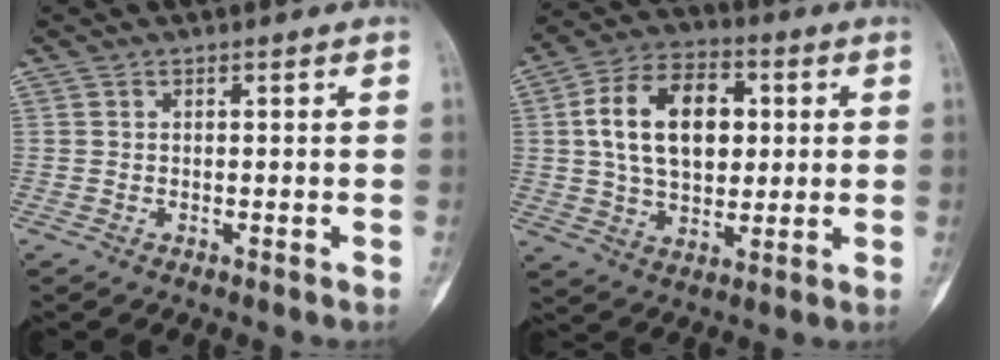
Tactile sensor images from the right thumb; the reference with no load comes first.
{"total": 16.6, "force": [2.9, 10.8, 12.3], "torque": [-0.179, 0.009, 0.047]}